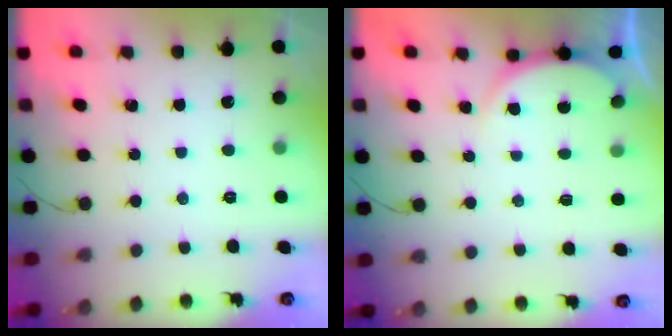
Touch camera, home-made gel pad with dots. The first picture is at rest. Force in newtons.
{"total": 4.2, "press": 4.2, "slide": 0.6}